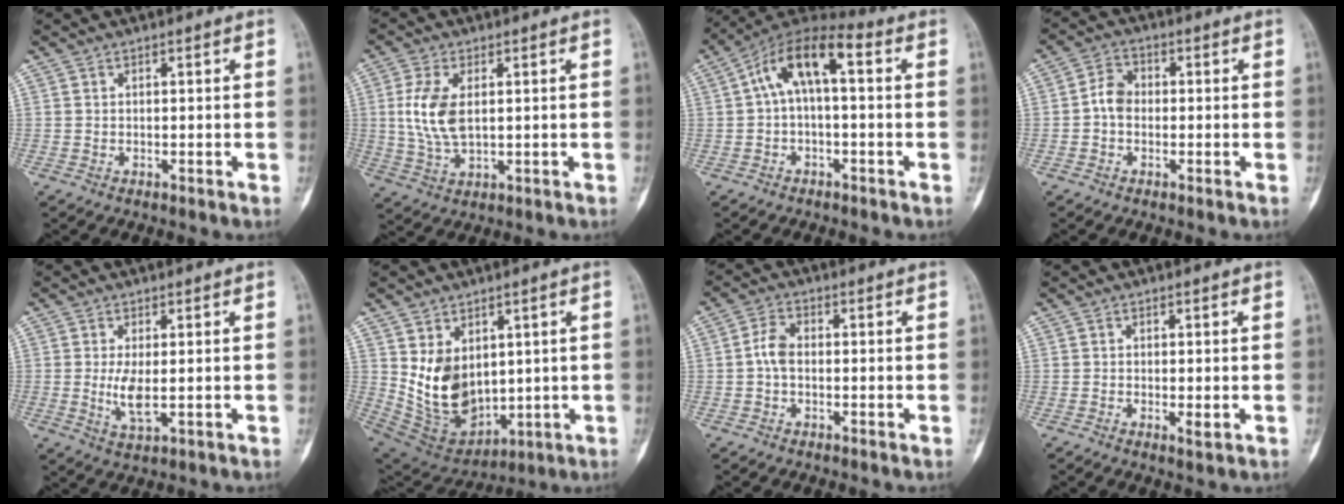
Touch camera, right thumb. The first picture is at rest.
{"total": 8.7, "force": [1.3, 4.6, 7.3], "torque": [-0.156, -0.007, 0.029]}
{"total": 11.1, "force": [1.5, 4.8, 9.9], "torque": [-0.172, 0.047, 0.015]}
{"total": 4.4, "force": [-0.6, 3.4, 2.7], "torque": [-0.038, 0.015, -0.021]}
{"total": 4.7, "force": [-0.1, 1.7, 4.4], "torque": [-0.090, -0.014, 0.003]}
{"total": 12.7, "force": [2.3, 9.0, 8.7], "torque": [-0.121, -0.025, 0.076]}
{"total": 3.7, "force": [-0.5, 2.3, 2.9], "torque": [-0.057, 0.012, -0.016]}
{"total": 1.5, "force": [-0.3, 0.5, 1.4], "torque": [-0.025, -0.005, -0.006]}